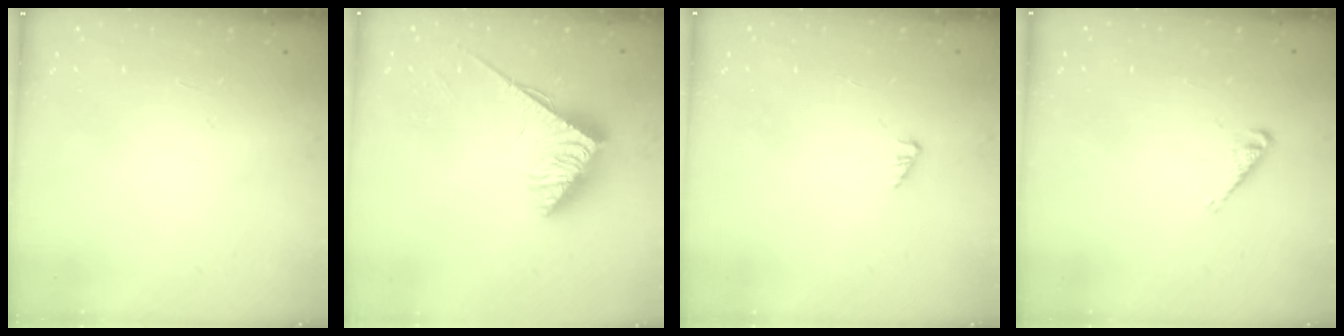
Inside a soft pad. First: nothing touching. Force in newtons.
{"total": 3.9, "press": 3.9, "slide": 0.6}
{"total": 1.3, "press": 1.3, "slide": 0.1}
{"total": 4.3, "press": 4.3, "slide": 0.2}